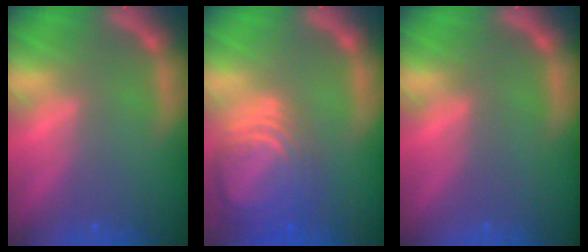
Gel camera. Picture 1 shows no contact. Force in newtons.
{"total": 9.5}
{"total": 0.0}